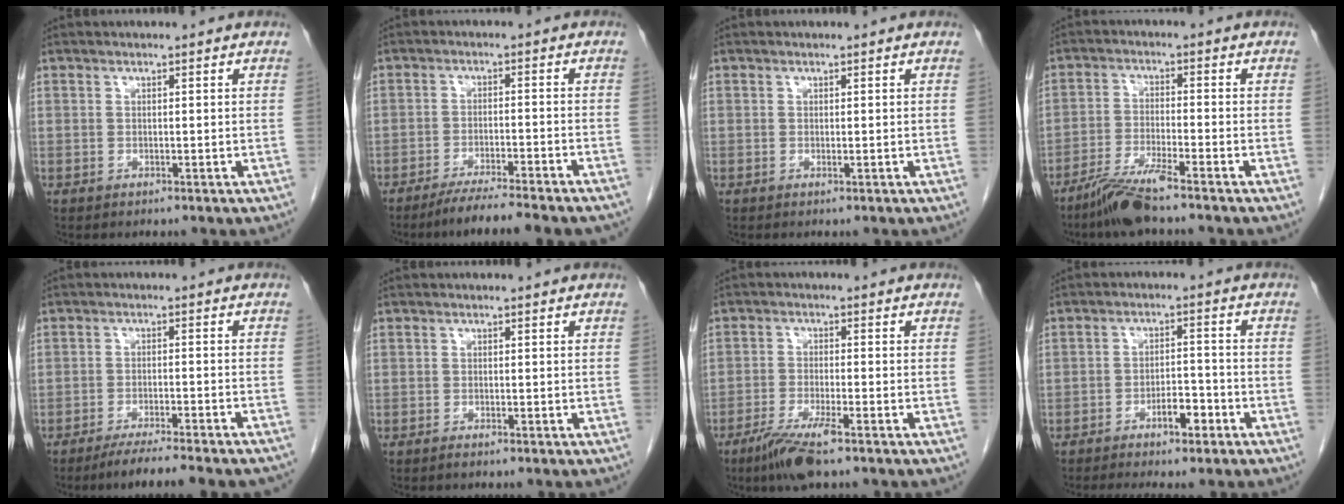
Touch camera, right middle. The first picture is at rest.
{"total": 12.1, "force": [-10.5, 0.1, 6.0], "torque": [-0.068, -0.020, -0.155]}
{"total": 0.0}
{"total": 6.5, "force": [-5.1, -0.2, 4.0], "torque": [-0.081, -0.023, -0.103]}
{"total": 11.9, "force": [-10.4, 0.3, 5.9], "torque": [-0.065, -0.020, -0.147]}
{"total": 0.7, "force": [-0.6, -0.1, 0.4], "torque": [-0.009, -0.001, -0.010]}
{"total": 6.2, "force": [-4.2, 0.3, 4.6], "torque": [-0.093, -0.015, -0.077]}
{"total": 5.9, "force": [-3.7, 1.5, 4.4], "torque": [-0.080, -0.002, -0.057]}